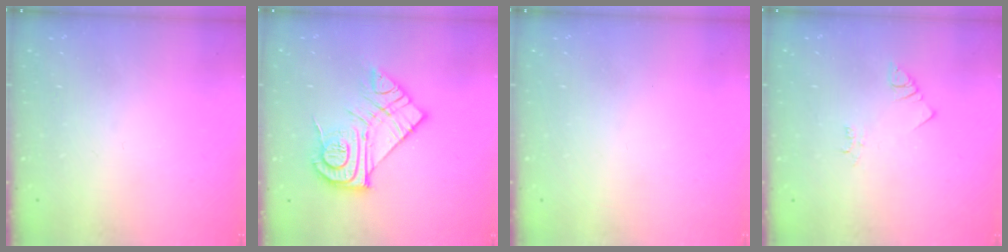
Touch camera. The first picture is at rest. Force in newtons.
{"total": 15.9, "press": 15.9, "slide": 1.0}
{"total": 0.0}
{"total": 2.5, "press": 2.5, "slide": 0.5}